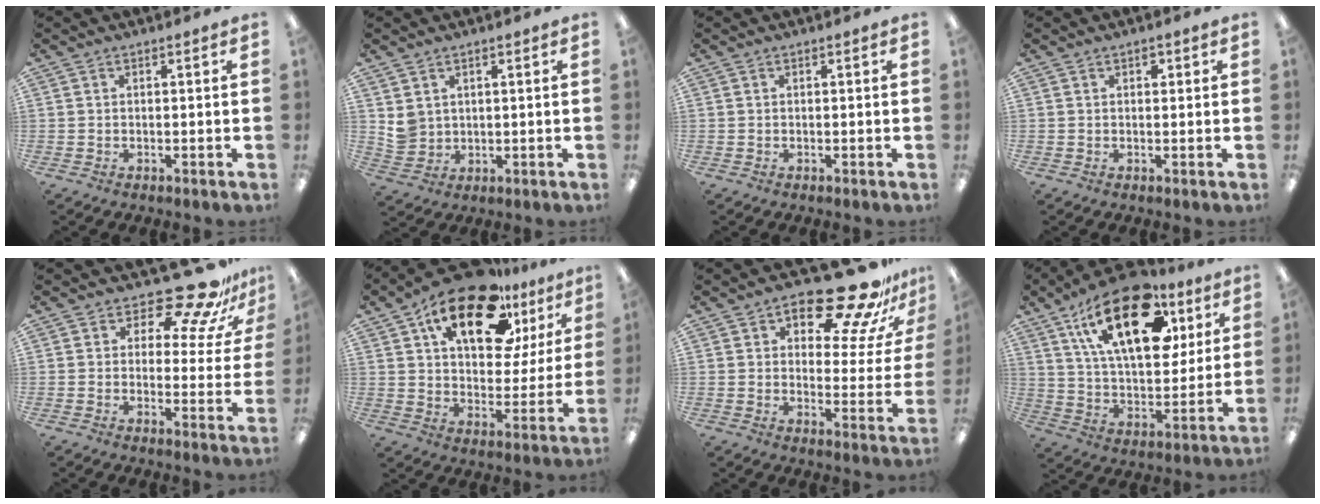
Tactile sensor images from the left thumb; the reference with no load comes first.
{"total": 4.4, "force": [2.2, 3.7, 0.8], "torque": [-0.020, -0.003, 0.042]}
{"total": 0.0}
{"total": 1.3, "force": [0.8, 0.8, 0.7], "torque": [-0.014, 0.004, 0.013]}
{"total": 15.0, "force": [12.3, 4.7, 7.1], "torque": [-0.113, -0.093, 0.209]}
{"total": 20.4, "force": [12.8, 9.5, 12.8], "torque": [-0.208, -0.059, 0.219]}
{"total": 18.7, "force": [14.7, 6.6, 9.5], "torque": [-0.138, -0.105, 0.244]}
{"total": 23.2, "force": [11.5, 11.9, 16.3], "torque": [-0.252, -0.037, 0.195]}